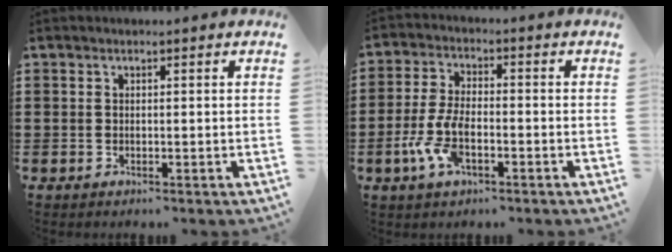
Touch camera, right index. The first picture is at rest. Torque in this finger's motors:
{"motor_torque": [2.14, 0.00, 0.74, 0.21]}